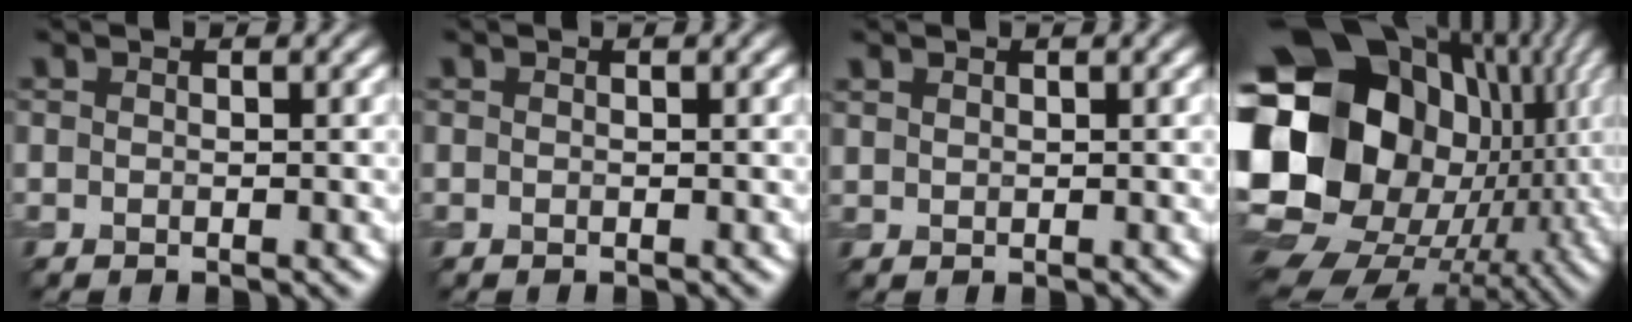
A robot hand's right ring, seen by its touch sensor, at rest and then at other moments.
{"total": 0.0}
{"total": 0.7, "force": [0.6, 0.4, 0.2], "torque": [-0.005, 0.000, 0.015]}
{"total": 22.7, "force": [0.4, 18.6, 13.0], "torque": [-0.252, -0.003, -0.019]}